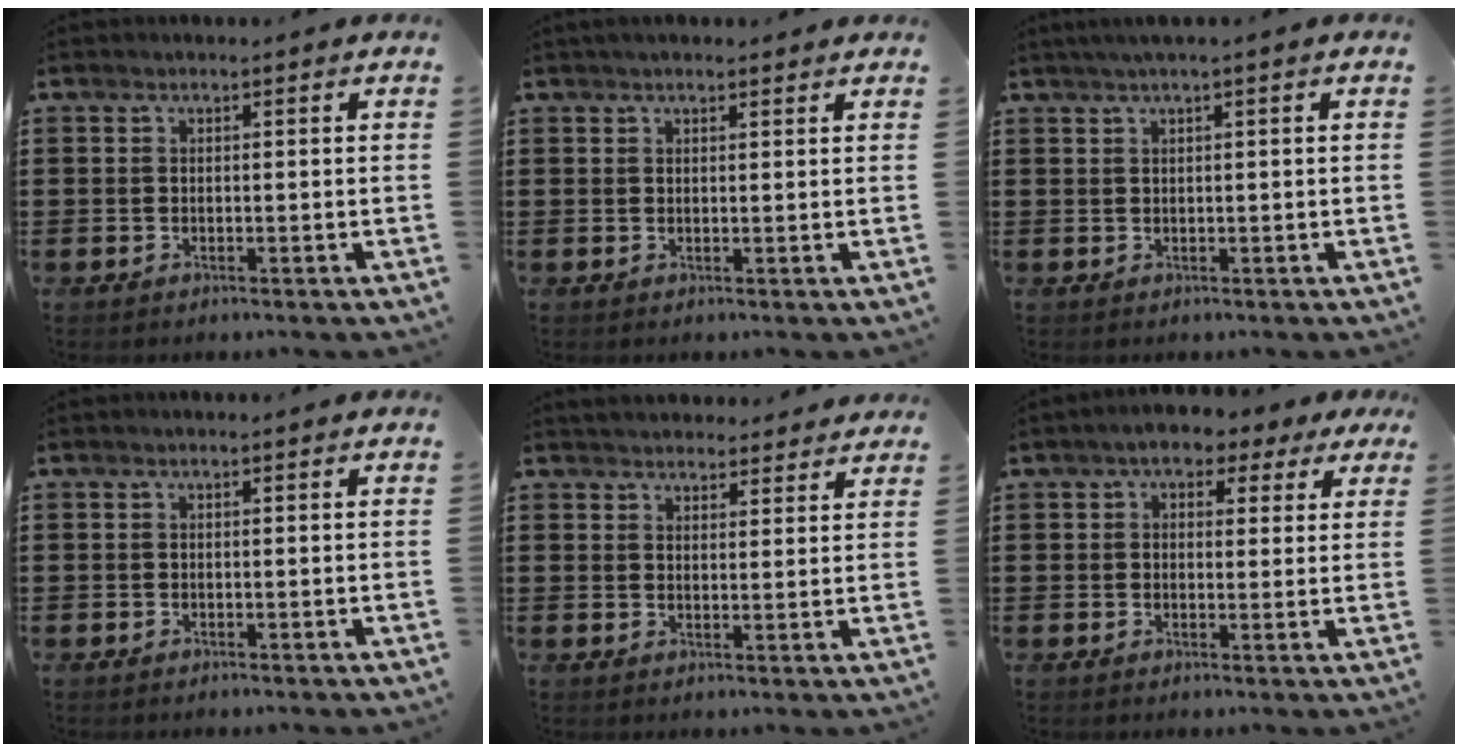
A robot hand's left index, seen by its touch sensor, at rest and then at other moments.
{"total": 1.4, "force": [1.2, 0.3, 0.5], "torque": [-0.011, 0.004, 0.024]}
{"total": 1.3, "force": [0.4, -0.1, 1.2], "torque": [-0.020, -0.001, 0.008]}
{"total": 0.0}
{"total": 3.1, "force": [3.1, 0.5, 0.0], "torque": [-0.009, -0.009, 0.059]}
{"total": 4.1, "force": [2.6, 2.1, 2.4], "torque": [-0.050, 0.005, 0.043]}